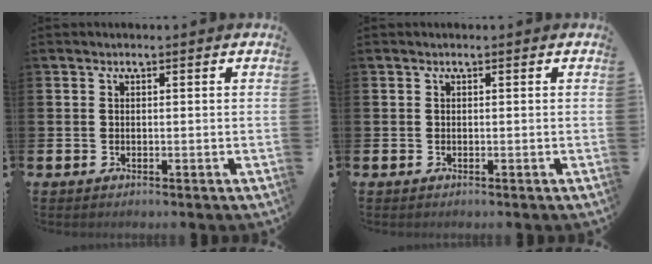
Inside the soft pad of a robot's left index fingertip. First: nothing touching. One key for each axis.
{"total": 0.0}